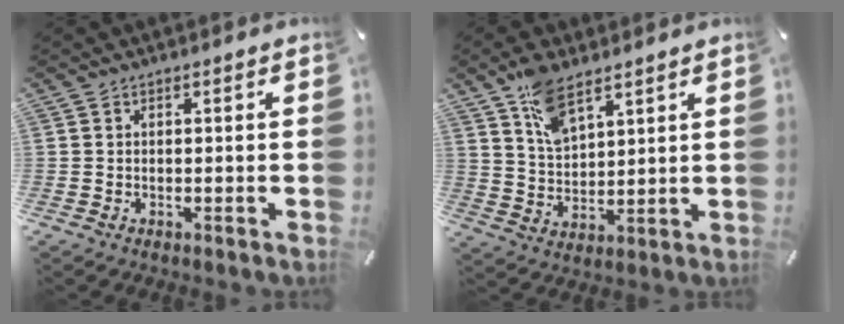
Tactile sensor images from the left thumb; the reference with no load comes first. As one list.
[{"total": 9.0, "force": [6.5, 3.9, 4.9], "torque": [-0.105, -0.022, 0.122]}]